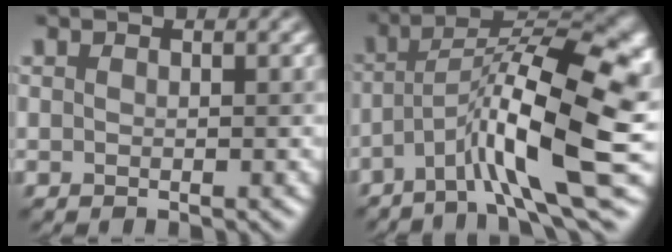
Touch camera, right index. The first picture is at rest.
{"total": 12.8, "force": [-4.1, 3.4, 11.6], "torque": [-0.187, 0.024, -0.062]}